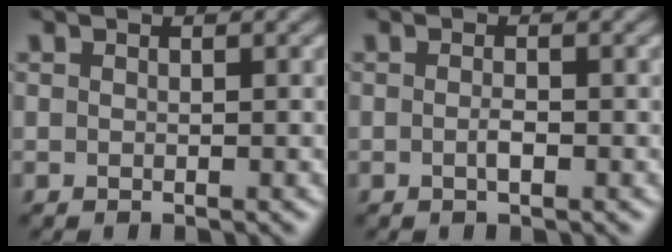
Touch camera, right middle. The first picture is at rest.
{"total": 1.0, "force": [-0.4, 0.2, 0.8], "torque": [-0.017, 0.001, -0.008]}